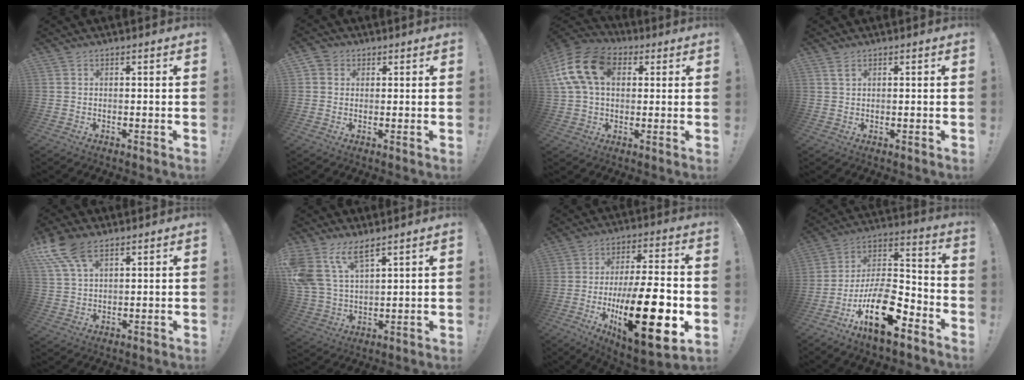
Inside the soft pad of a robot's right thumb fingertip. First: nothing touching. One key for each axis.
{"total": 3.2, "fx": 1.2, "fy": 2.8, "fz": 0.8, "tx": -0.016, "ty": 0.001, "tz": 0.023}
{"total": 17.4, "fx": 4.9, "fy": 12.0, "fz": 11.6, "tx": -0.224, "ty": 0.001, "tz": 0.093}
{"total": 2.0, "fx": 1.1, "fy": 0.7, "fz": 1.4, "tx": -0.029, "ty": 0.001, "tz": 0.020}
{"total": 10.8, "fx": 6.6, "fy": 5.1, "fz": 6.8, "tx": -0.135, "ty": -0.023, "tz": 0.127}
{"total": 11.3, "fx": 7.8, "fy": 5.0, "fz": 6.4, "tx": -0.155, "ty": -0.033, "tz": 0.150}
{"total": 24.9, "fx": -5.8, "fy": 7.9, "fz": 22.9, "tx": -0.380, "ty": 0.019, "tz": -0.084}
{"total": 19.7, "fx": -10.3, "fy": 8.0, "fz": 14.8, "tx": -0.262, "ty": 0.058, "tz": -0.170}